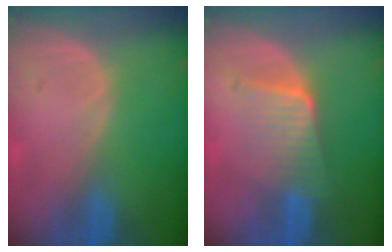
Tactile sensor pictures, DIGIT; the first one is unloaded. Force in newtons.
{"total": 6.8, "press": 5.9, "slide": 3.3}